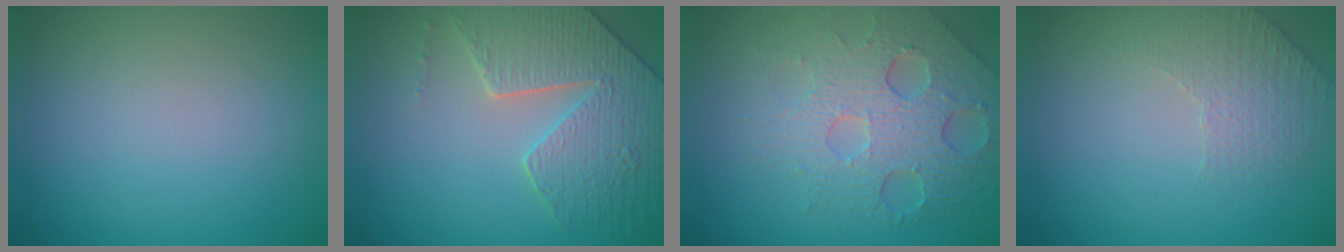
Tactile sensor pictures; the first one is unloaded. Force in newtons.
{"total": 5.3, "press": 5.0, "slide": 1.8}
{"total": 6.6, "press": 4.8, "slide": 4.5}
{"total": 1.7, "press": 1.3, "slide": 1.1}